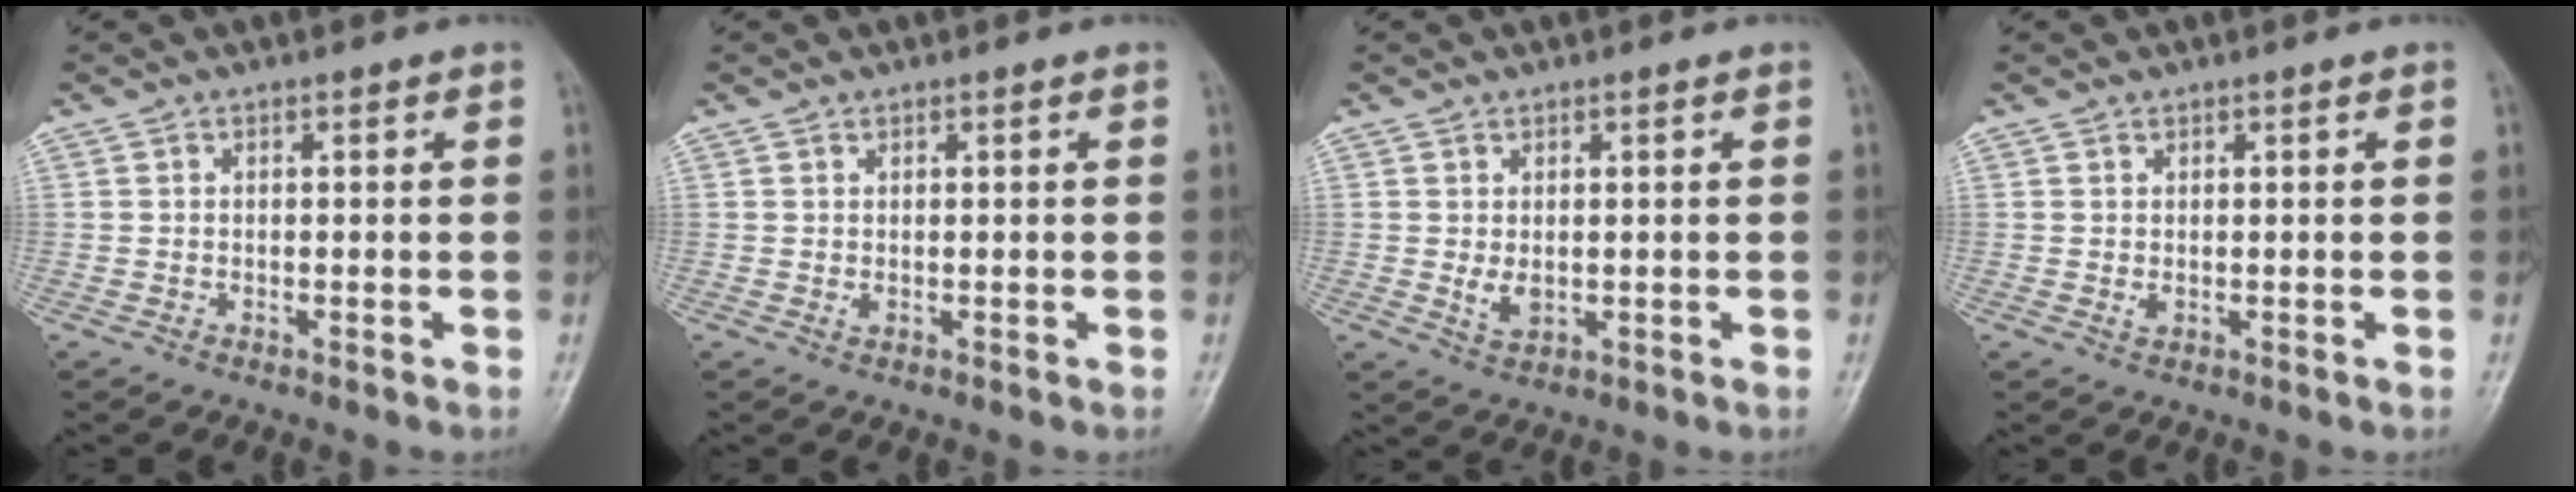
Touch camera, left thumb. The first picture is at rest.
{"total": 0.7, "force": [0.2, 0.5, 0.4], "torque": [-0.001, -0.001, 0.004]}
{"total": 2.8, "force": [0.1, 1.9, 2.1], "torque": [-0.028, -0.009, 0.006]}
{"total": 0.9, "force": [0.2, 0.7, 0.6], "torque": [-0.004, -0.003, 0.005]}